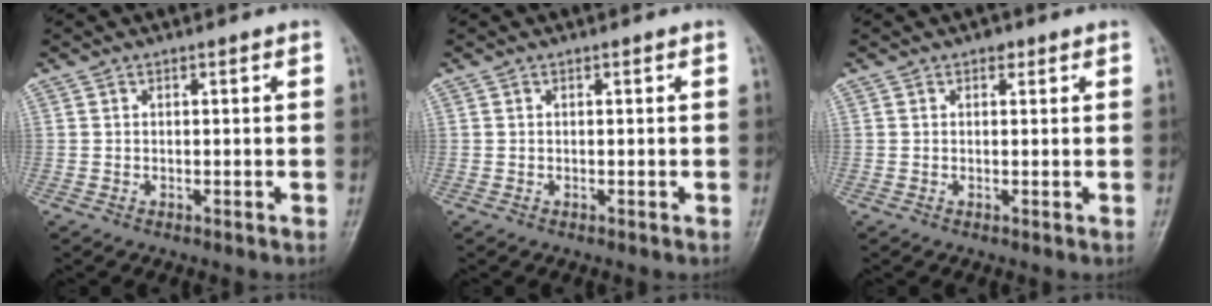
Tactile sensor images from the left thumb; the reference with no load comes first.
{"total": 0.0}
{"total": 1.3, "force": [0.7, 0.9, 0.6], "torque": [0.002, -0.001, 0.006]}